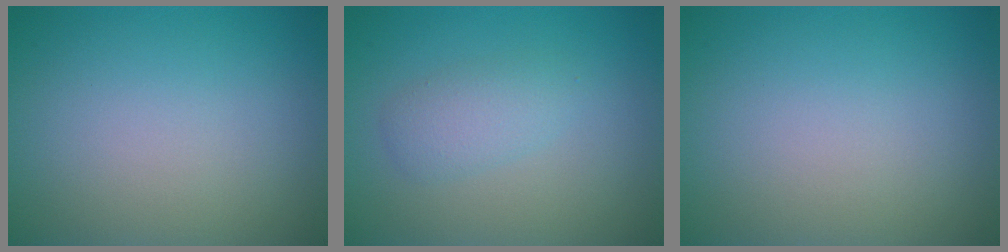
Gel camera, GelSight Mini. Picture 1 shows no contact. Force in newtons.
{"total": 2.1, "press": 2.1, "slide": 0.1}
{"total": 0.0}